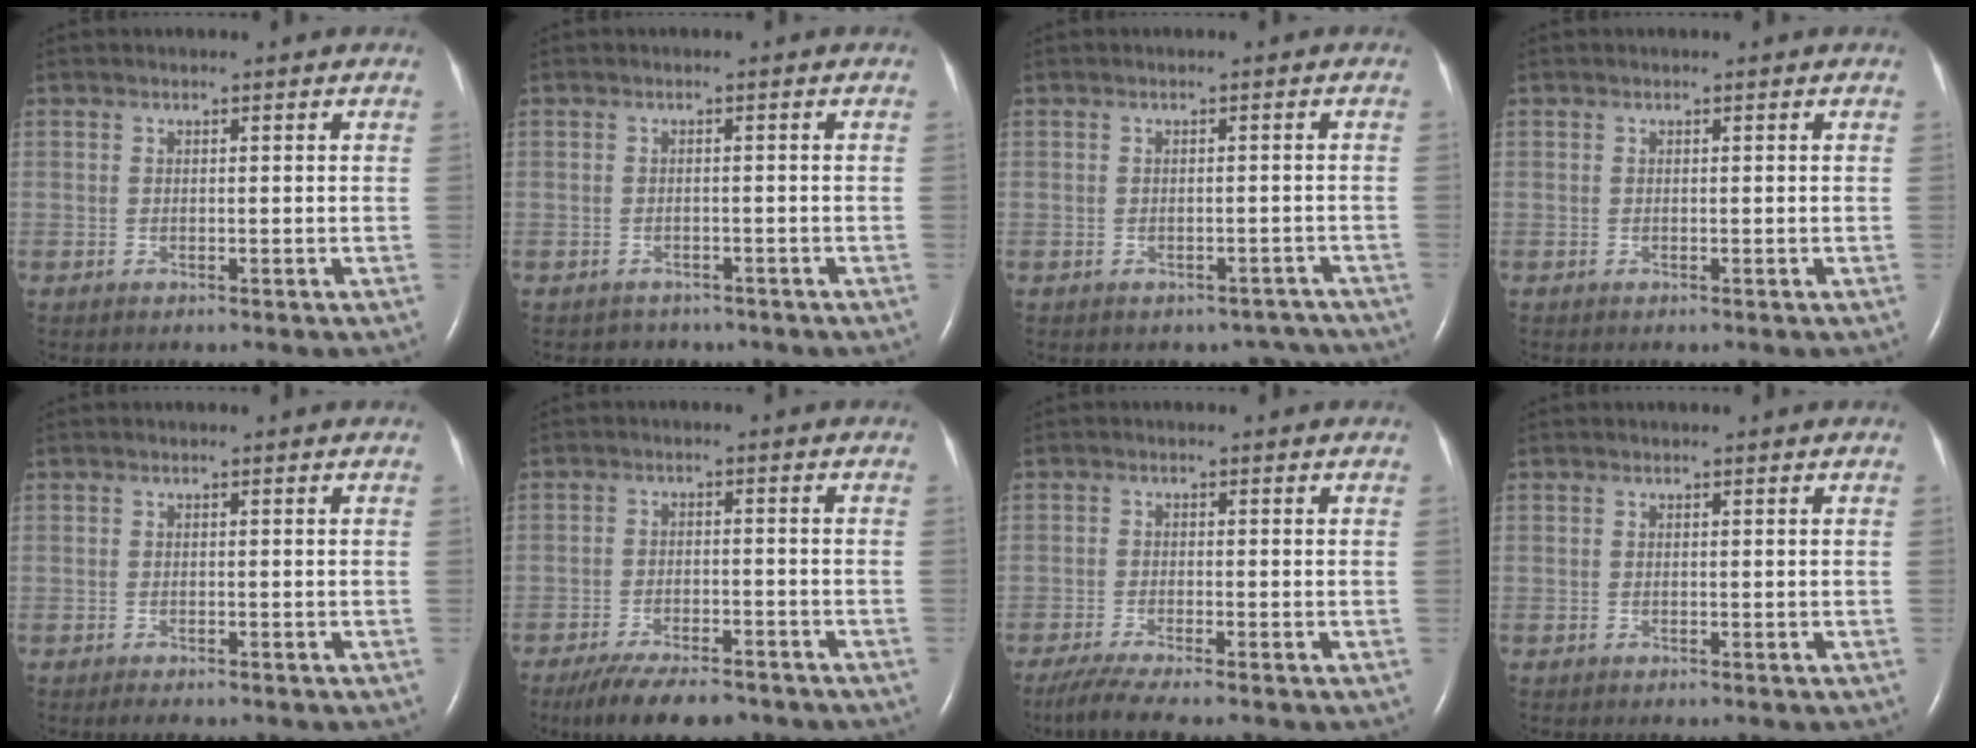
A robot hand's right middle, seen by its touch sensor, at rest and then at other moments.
{"total": 2.9, "force": [-2.3, 1.7, -0.1], "torque": [-0.009, 0.005, -0.030]}
{"total": 4.6, "force": [-4.0, 2.2, -0.2], "torque": [0.014, 0.015, -0.038]}
{"total": 0.0}
{"total": 1.8, "force": [-1.4, 0.5, 0.9], "torque": [-0.016, -0.004, -0.014]}
{"total": 10.7, "force": [-8.8, 3.0, 5.3], "torque": [-0.086, -0.014, -0.136]}
{"total": 5.2, "force": [-4.2, -0.3, 3.1], "torque": [-0.062, -0.018, -0.076]}
{"total": 0.0}